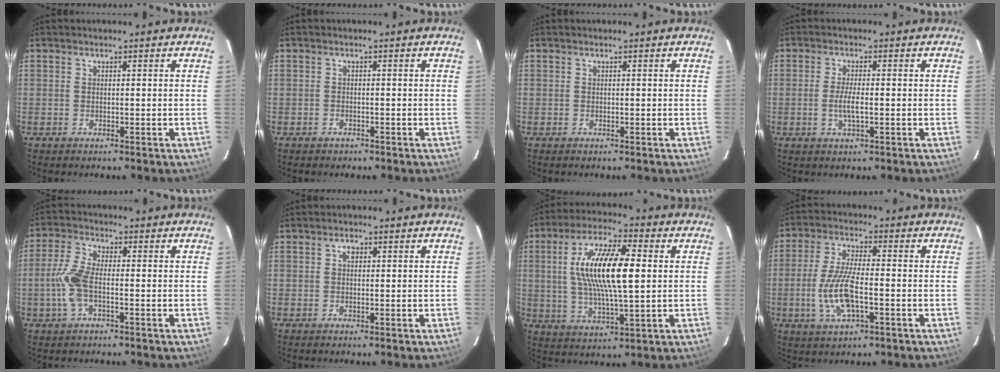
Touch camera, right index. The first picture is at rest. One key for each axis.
{"total": 1.2, "fx": -0.8, "fy": 0.8, "fz": 0.0, "tx": -0.003, "ty": 0.004, "tz": -0.010}
{"total": 0.0}
{"total": 3.5, "fx": -0.7, "fy": 0.7, "fz": 3.3, "tx": -0.065, "ty": -0.006, "tz": -0.011}
{"total": 7.0, "fx": -1.6, "fy": 2.6, "fz": 6.3, "tx": -0.142, "ty": 0.005, "tz": -0.034}
{"total": 1.1, "fx": 0.3, "fy": 0.8, "fz": 0.7, "tx": -0.010, "ty": 0.006, "tz": 0.004}
{"total": 15.6, "fx": 2.2, "fy": 4.5, "fz": 14.7, "tx": -0.279, "ty": 0.012, "tz": 0.039}
{"total": 10.3, "fx": -2.7, "fy": 3.3, "fz": 9.4, "tx": -0.195, "ty": -0.004, "tz": -0.051}